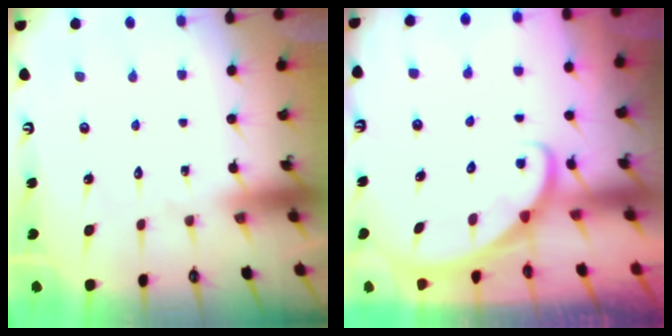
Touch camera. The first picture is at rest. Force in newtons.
{"total": 2.0, "press": 2.0, "slide": 0.0}